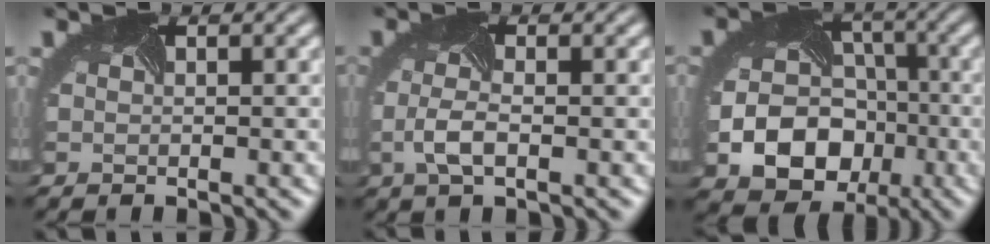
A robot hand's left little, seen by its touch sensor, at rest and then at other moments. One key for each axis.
{"total": 2.4, "fx": -0.8, "fy": 0.9, "fz": 2.0, "tx": -0.056, "ty": -0.005, "tz": -0.016}
{"total": 10.2, "fx": -3.5, "fy": 8.3, "fz": 4.9, "tx": -0.079, "ty": -0.033, "tz": -0.064}